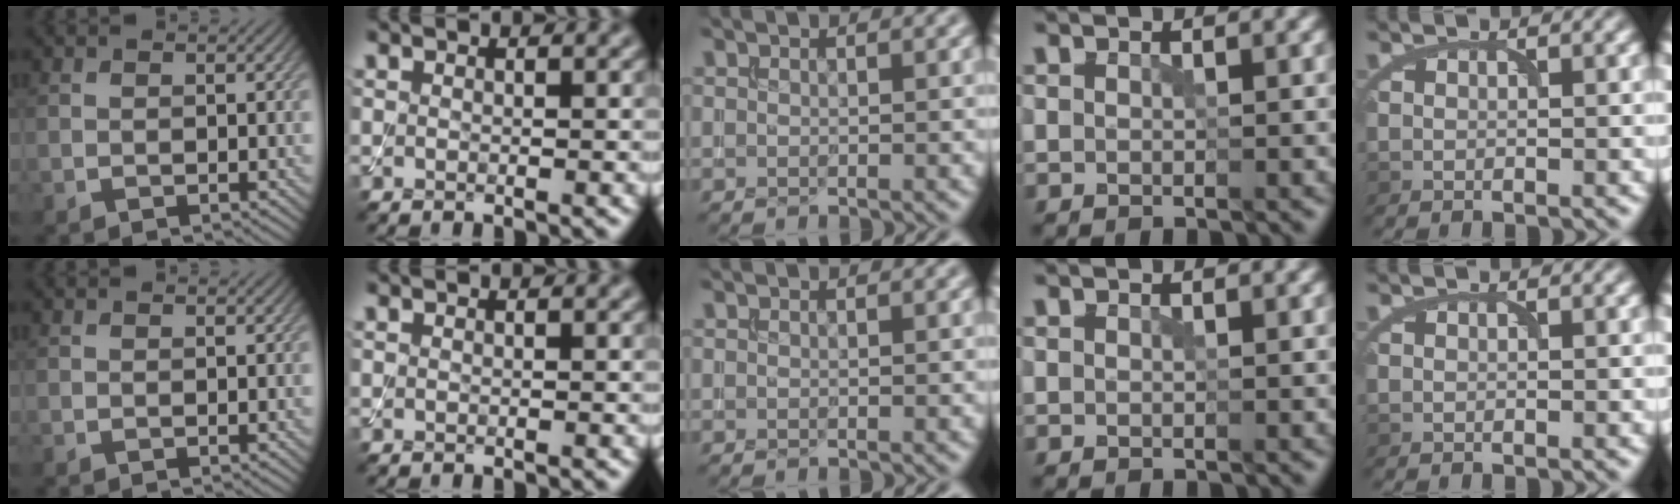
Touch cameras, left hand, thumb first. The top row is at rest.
{}